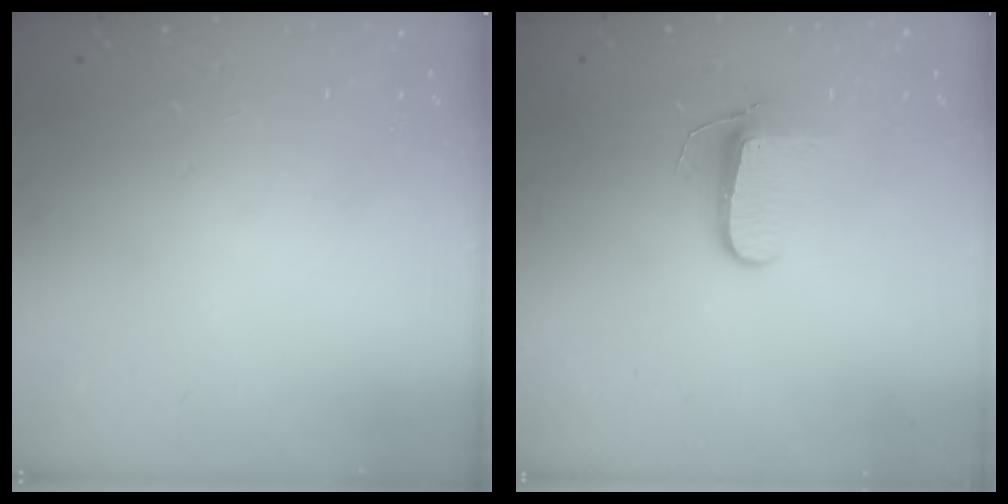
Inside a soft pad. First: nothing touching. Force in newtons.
{"total": 7.8, "press": 7.7, "slide": 1.1}